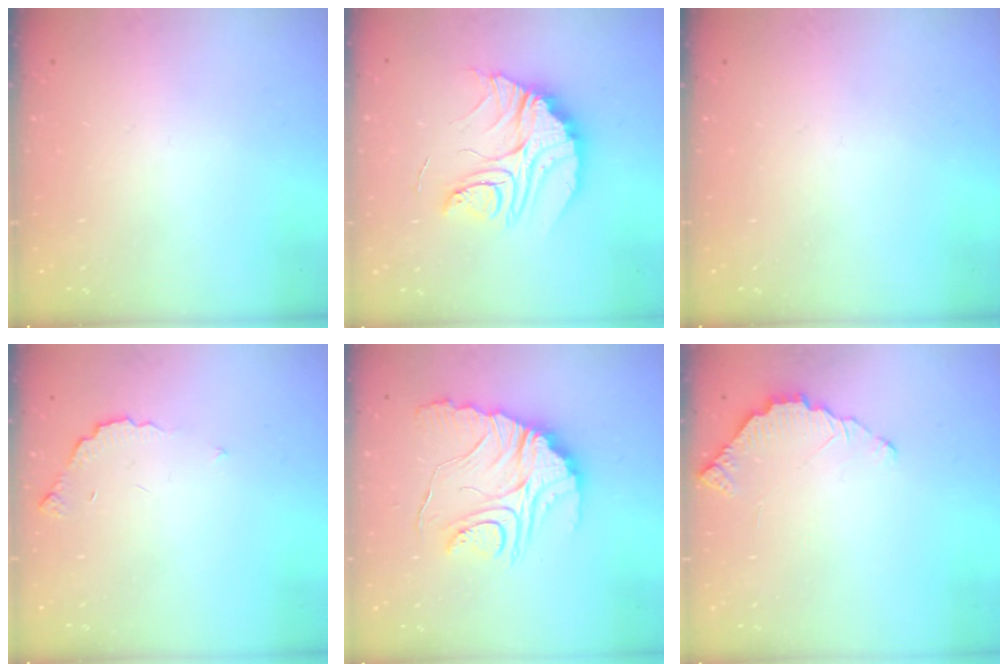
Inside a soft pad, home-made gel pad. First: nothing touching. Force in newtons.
{"total": 18.8, "press": 18.7, "slide": 1.6}
{"total": 0.0}
{"total": 3.4, "press": 3.4, "slide": 0.2}
{"total": 15.7, "press": 15.7, "slide": 1.1}
{"total": 2.8, "press": 2.8, "slide": 0.3}